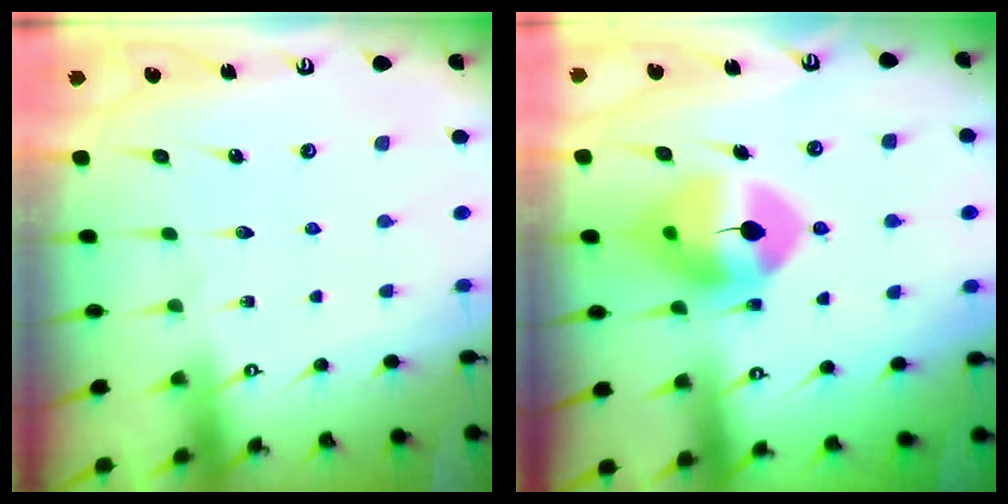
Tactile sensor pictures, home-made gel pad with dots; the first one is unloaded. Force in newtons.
{"total": 12.2, "press": 12.0, "slide": 1.8}